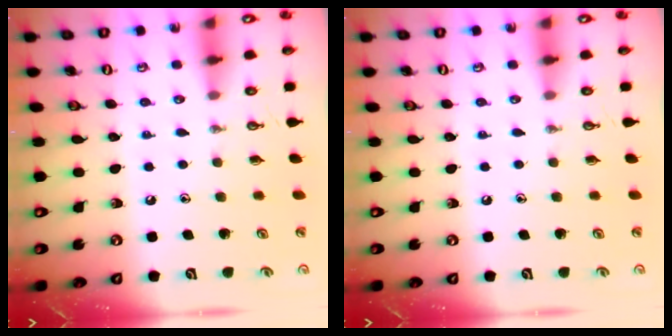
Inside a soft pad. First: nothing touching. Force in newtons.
{"total": 0.0}